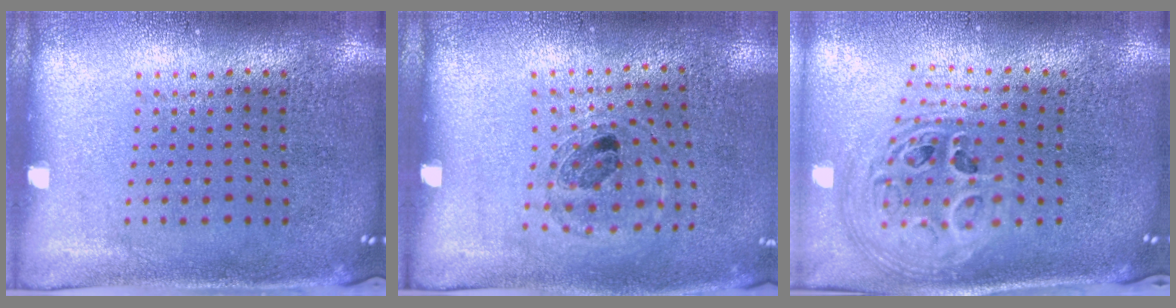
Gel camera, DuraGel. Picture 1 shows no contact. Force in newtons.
{"total": 1.0, "press": 0.9, "slide": 0.4}
{"total": 2.7, "press": 1.9, "slide": 1.9}